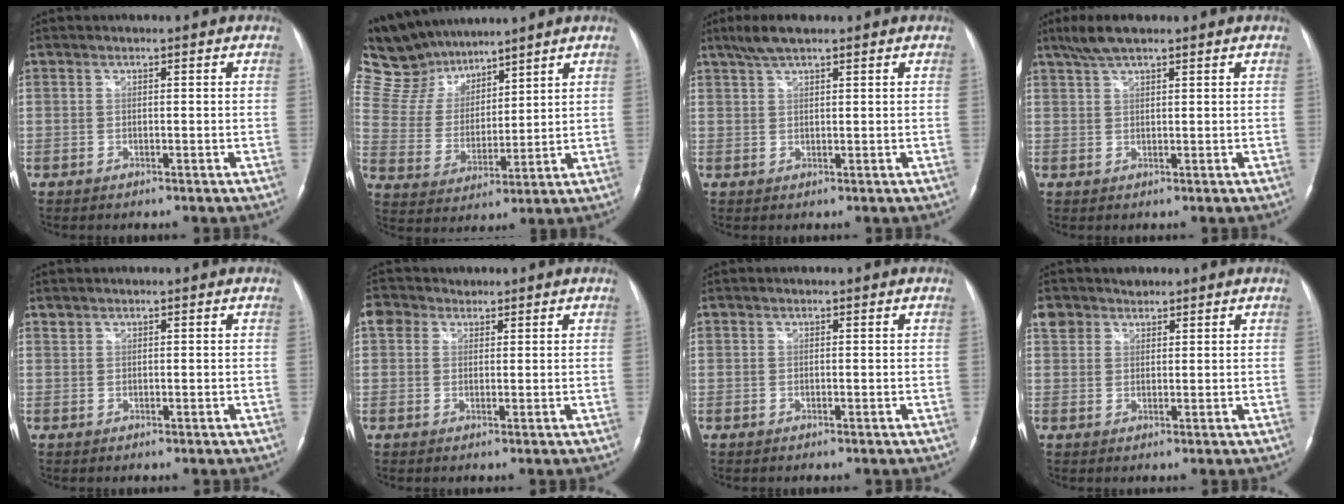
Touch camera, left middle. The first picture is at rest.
{"total": 13.2, "force": [11.7, 4.7, 3.8], "torque": [-0.087, 0.024, 0.229]}
{"total": 3.9, "force": [3.0, 0.7, 2.4], "torque": [-0.056, 0.010, 0.060]}
{"total": 4.3, "force": [3.3, 0.7, 2.7], "torque": [-0.061, 0.012, 0.066]}
{"total": 0.8, "force": [0.7, 0.4, -0.1], "torque": [0.003, 0.005, 0.012]}
{"total": 3.4, "force": [2.0, 2.7, 0.8], "torque": [-0.026, 0.023, 0.038]}
{"total": 0.0}
{"total": 3.4, "force": [2.4, 2.4, 0.2], "torque": [-0.005, 0.013, 0.041]}